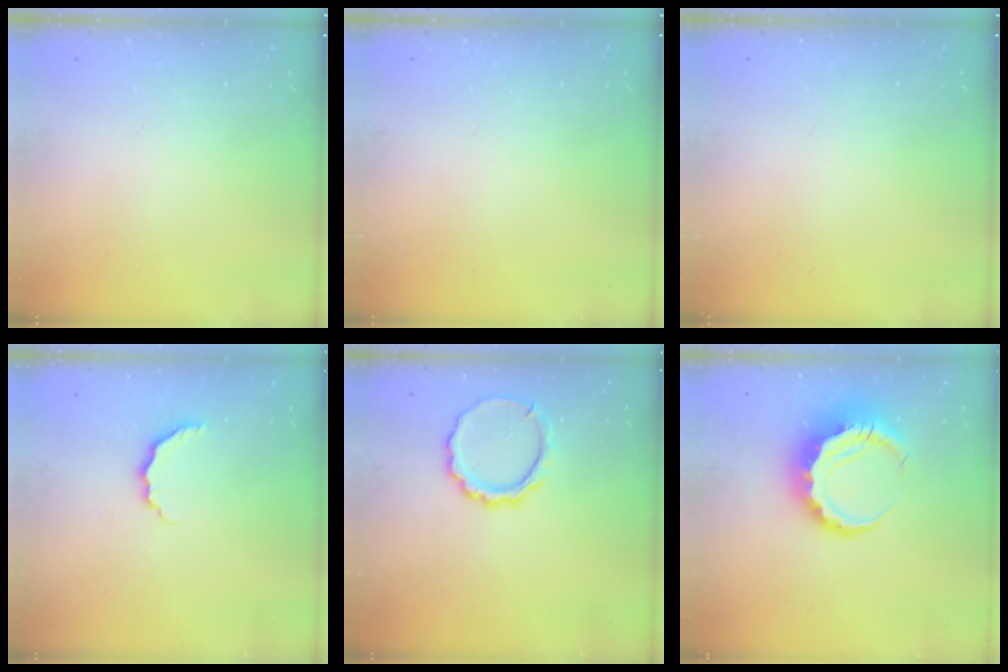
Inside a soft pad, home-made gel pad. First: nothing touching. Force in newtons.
{"total": 0.0}
{"total": 0.0}
{"total": 4.3, "press": 4.2, "slide": 0.8}
{"total": 9.1, "press": 9.1, "slide": 0.8}
{"total": 9.1, "press": 9.0, "slide": 1.7}